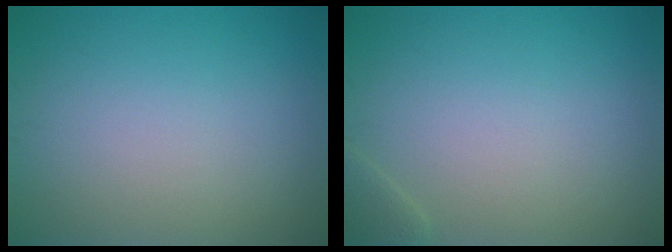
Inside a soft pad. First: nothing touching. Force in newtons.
{"total": 1.1, "press": 1.1, "slide": 0.1}